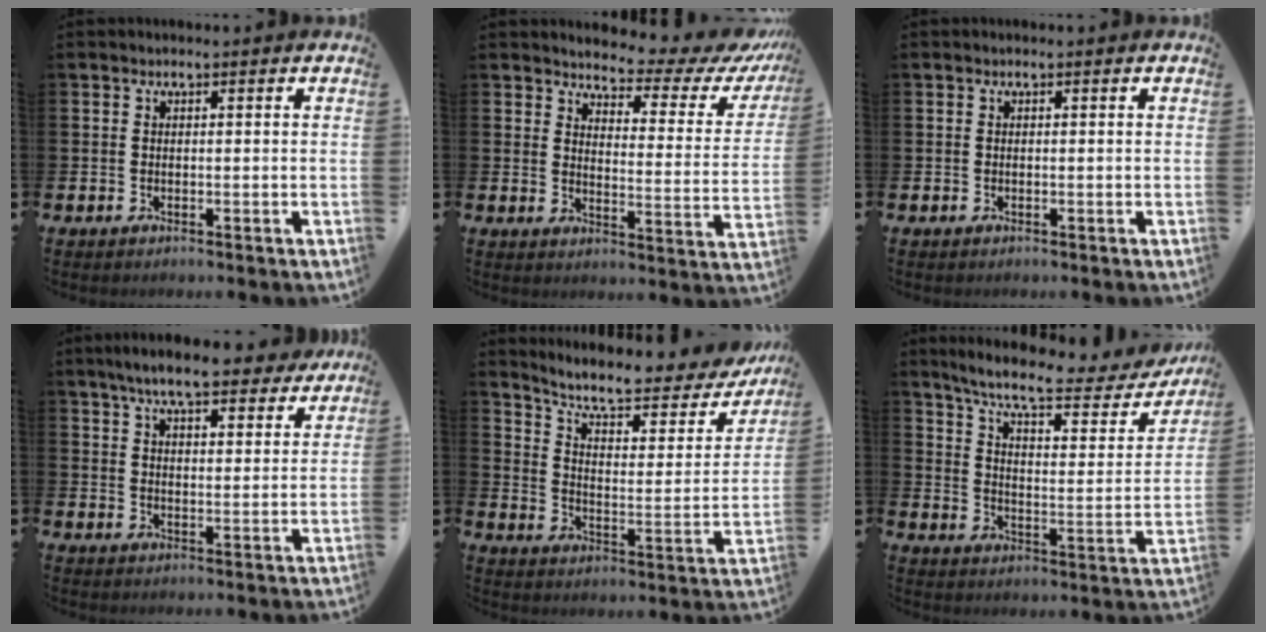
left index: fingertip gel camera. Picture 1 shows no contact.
{"total": 4.6, "force": [4.2, 1.3, 1.3], "torque": [-0.035, -0.042, 0.062]}
{"total": 0.0}
{"total": 8.2, "force": [7.3, 1.7, 3.2], "torque": [-0.064, -0.031, 0.128]}
{"total": 8.6, "force": [7.3, 2.2, 4.1], "torque": [-0.106, -0.046, 0.119]}
{"total": 9.9, "force": [8.4, 1.9, 4.8], "torque": [-0.114, -0.052, 0.138]}